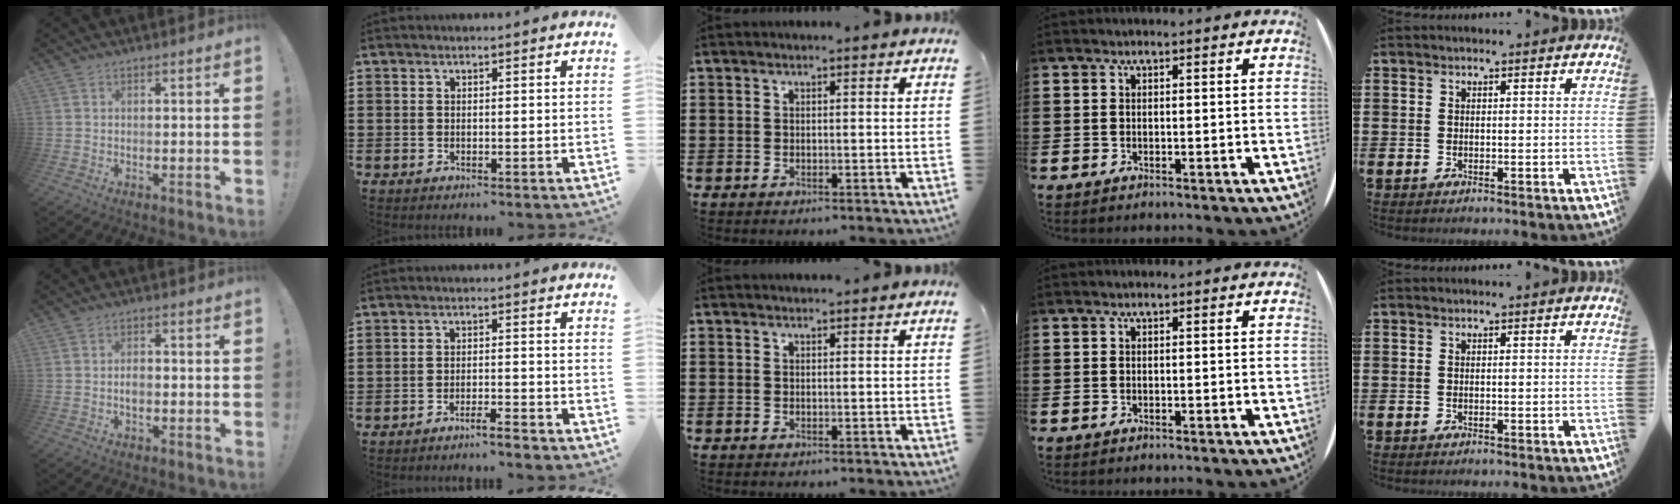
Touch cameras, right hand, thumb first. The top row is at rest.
{"thumb": {"total": 2.8, "force": [-1.0, 1.7, 1.9], "torque": [-0.024, 0.005, -0.021]}, "index": {"total": 2.5, "force": [-2.4, -0.3, 0.7], "torque": [-0.015, -0.001, -0.049]}, "middle": {"total": 0.8, "force": [0.8, -0.2, 0.1], "torque": [-0.004, -0.002, 0.016]}}